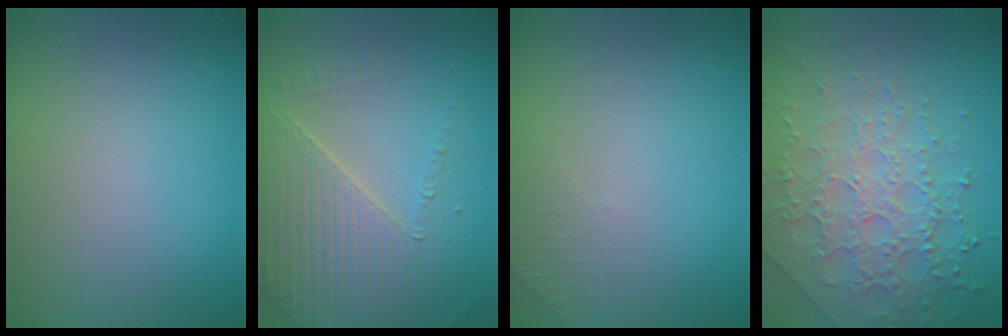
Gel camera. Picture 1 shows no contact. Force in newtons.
{"total": 6.3, "press": 4.8, "slide": 4.1}
{"total": 1.3, "press": 1.2, "slide": 0.3}
{"total": 7.6, "press": 5.5, "slide": 5.3}